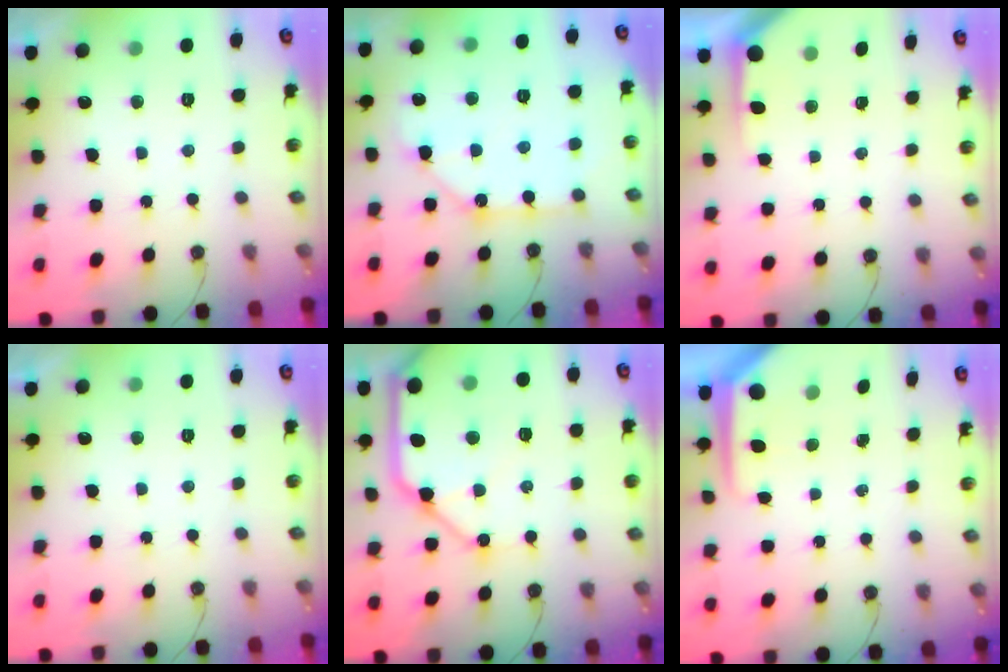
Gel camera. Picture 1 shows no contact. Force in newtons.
{"total": 9.4, "press": 9.4, "slide": 0.9}
{"total": 2.8, "press": 2.8, "slide": 0.2}
{"total": 0.0}
{"total": 21.1, "press": 21.0, "slide": 2.5}
{"total": 7.0, "press": 7.0, "slide": 0.6}